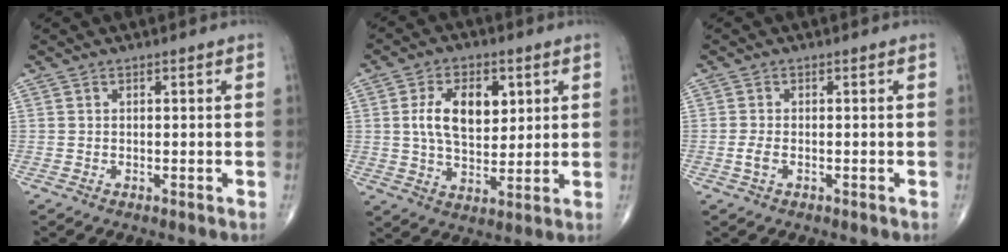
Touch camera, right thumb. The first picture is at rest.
{"total": 11.4, "force": [2.7, 6.8, 8.8], "torque": [-0.125, -0.007, 0.050]}
{"total": 2.0, "force": [-0.6, 1.1, 1.5], "torque": [-0.036, 0.005, -0.013]}